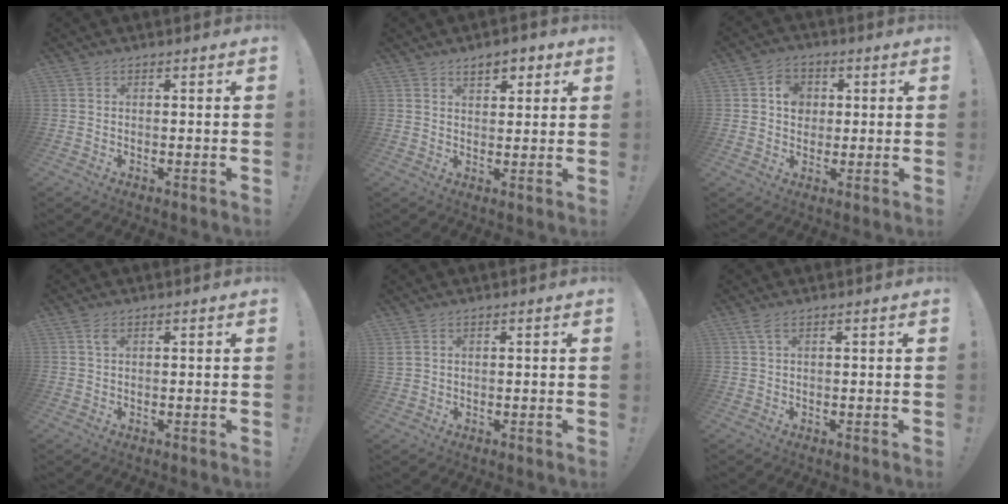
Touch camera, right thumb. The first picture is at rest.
{"total": 5.0, "force": [3.1, 2.8, 2.8], "torque": [-0.031, -0.008, 0.052]}
{"total": 6.2, "force": [1.2, 5.5, 2.5], "torque": [-0.028, 0.004, 0.020]}
{"total": 1.6, "force": [0.7, 0.5, 1.3], "torque": [-0.024, 0.001, 0.011]}
{"total": 1.6, "force": [0.9, 0.8, 1.0], "torque": [-0.022, 0.003, 0.018]}
{"total": 2.0, "force": [1.0, 0.3, 1.8], "torque": [-0.034, 0.000, 0.017]}